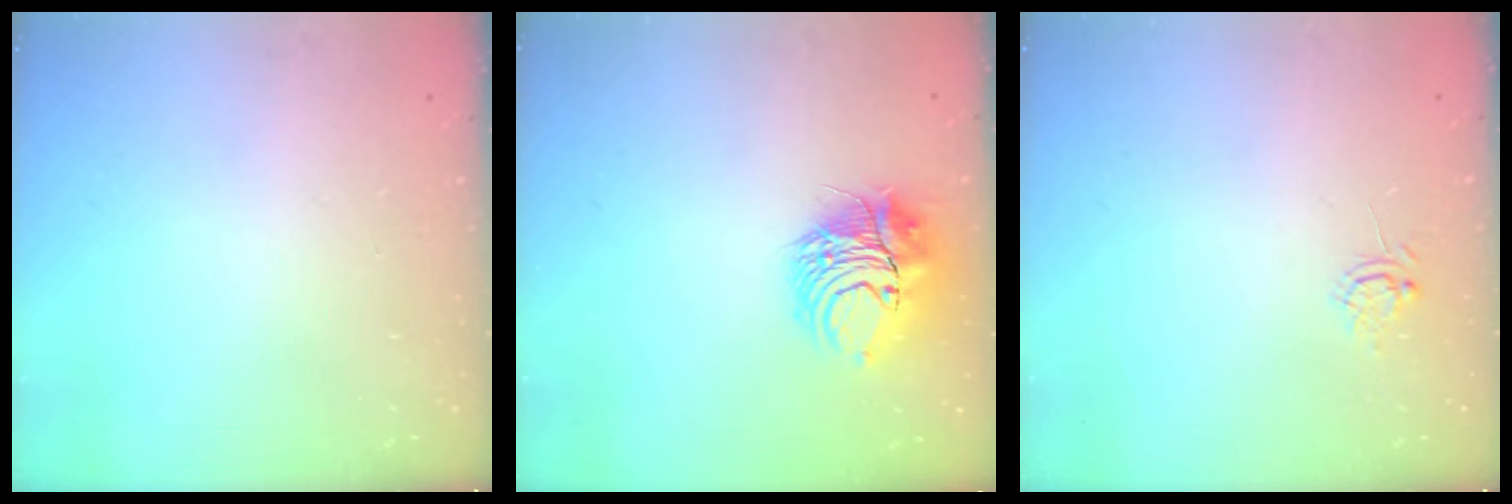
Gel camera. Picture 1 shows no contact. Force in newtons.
{"total": 10.8, "press": 10.8, "slide": 0.3}
{"total": 3.9, "press": 3.9, "slide": 0.2}